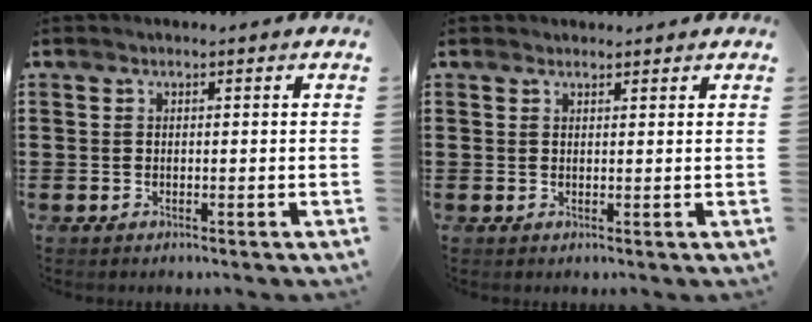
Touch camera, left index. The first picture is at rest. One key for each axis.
{"total": 1.1, "fx": 1.1, "fy": 0.3, "fz": 0.1, "tx": -0.003, "ty": 0.001, "tz": 0.022}